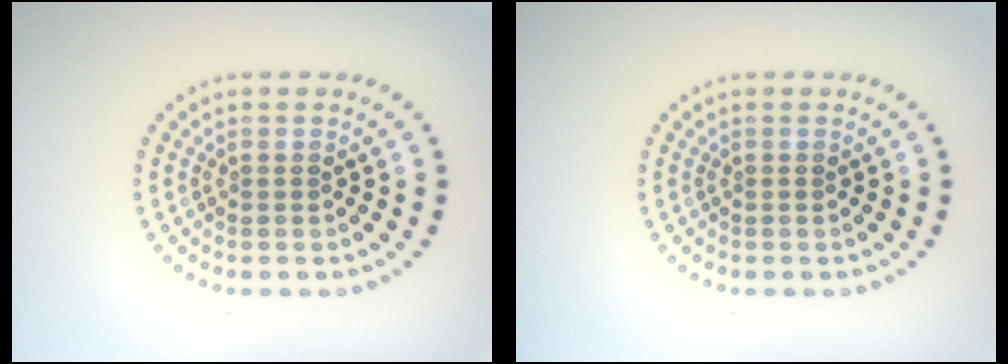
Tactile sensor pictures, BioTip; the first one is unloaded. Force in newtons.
{"total": 0.0}